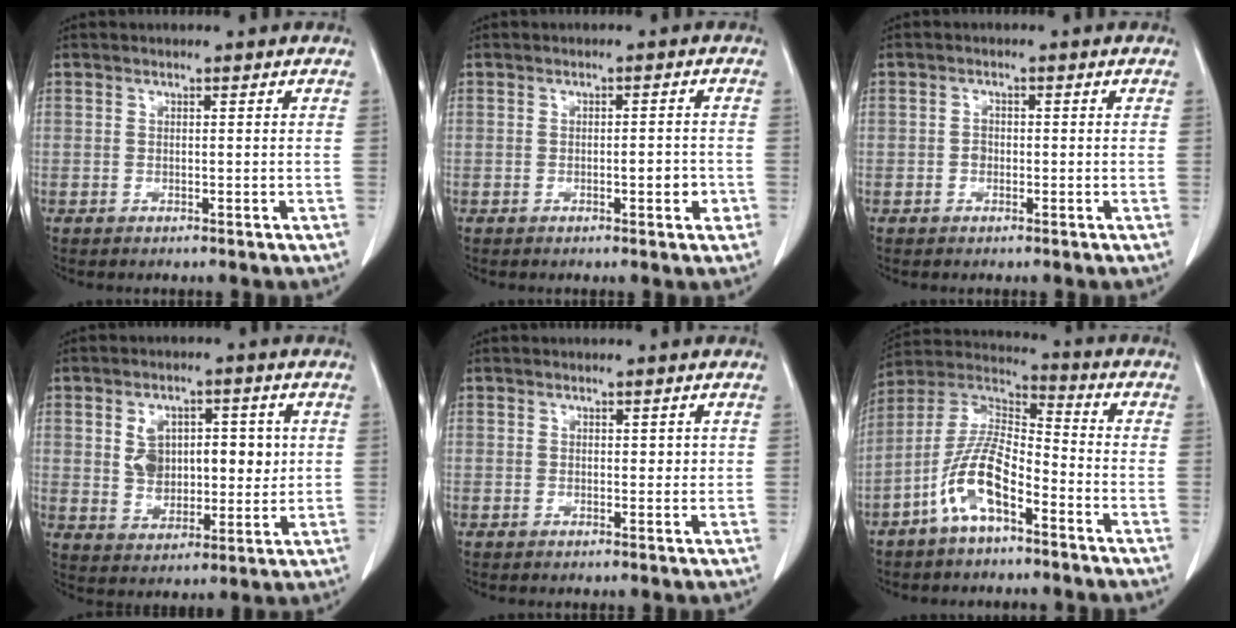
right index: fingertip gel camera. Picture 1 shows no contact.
{"total": 2.7, "force": [-1.0, 0.9, 2.3], "torque": [-0.031, 0.002, -0.012]}
{"total": 1.3, "force": [-0.4, 1.1, 0.6], "torque": [-0.008, 0.006, -0.007]}
{"total": 9.5, "force": [1.8, 6.2, 7.0], "torque": [-0.111, 0.022, 0.043]}
{"total": 1.2, "force": [0.4, 0.9, 0.8], "torque": [-0.003, 0.001, 0.005]}
{"total": 10.4, "force": [-5.3, 3.4, 8.2], "torque": [-0.182, 0.014, -0.105]}